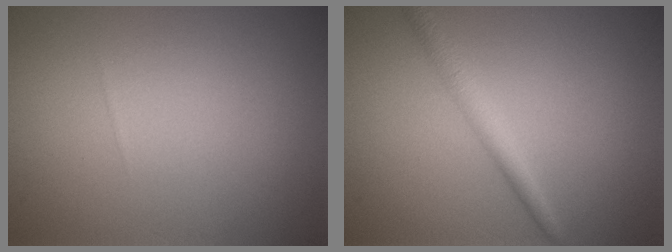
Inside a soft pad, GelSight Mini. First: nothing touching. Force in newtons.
{"total": 1.5, "press": 1.5, "slide": 0.1}